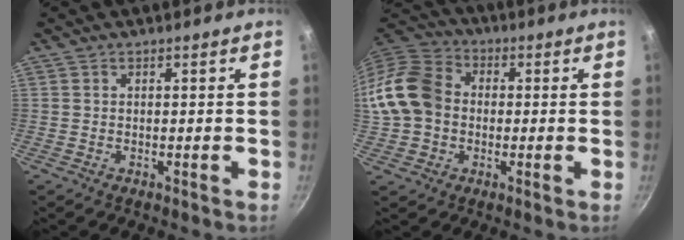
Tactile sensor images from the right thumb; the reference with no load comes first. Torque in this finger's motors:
{"motor_torque": [0.83, 0.85, 0.00, 0.00, 0.12]}